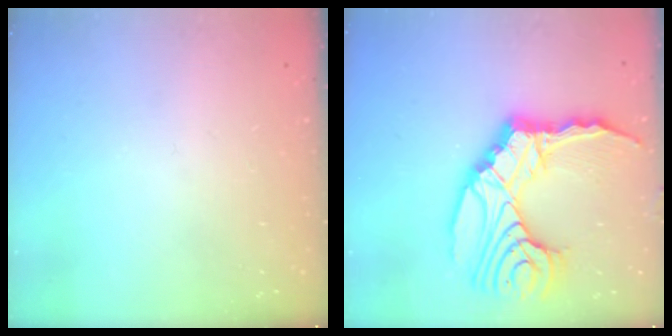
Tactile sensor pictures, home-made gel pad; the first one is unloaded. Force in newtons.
{"total": 23.5, "press": 23.3, "slide": 3.0}